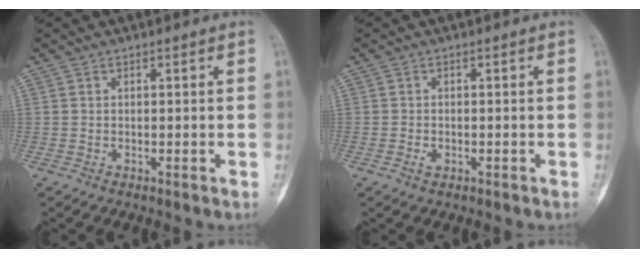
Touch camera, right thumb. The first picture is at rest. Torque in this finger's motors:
{"motor_torque": [-0.24, 0.24, 0.02, 0.24, 0.01]}